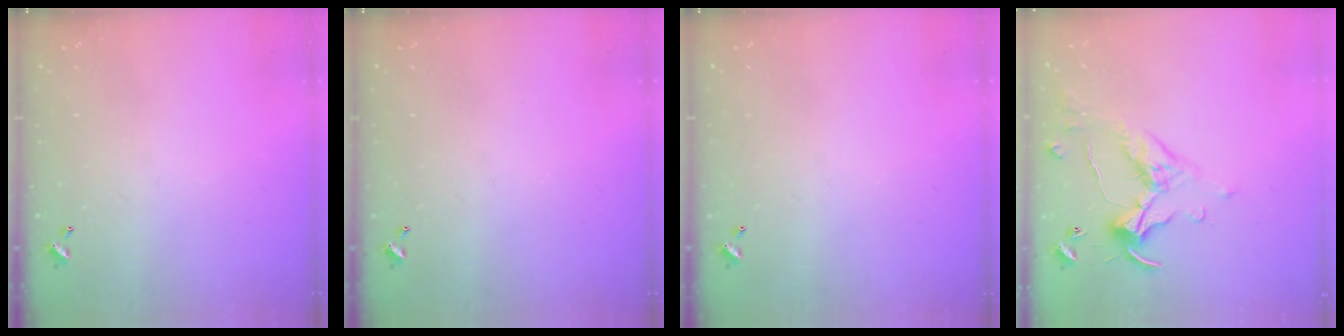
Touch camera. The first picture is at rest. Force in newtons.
{"total": 0.0}
{"total": 0.0}
{"total": 1.5, "press": 1.5, "slide": 0.2}